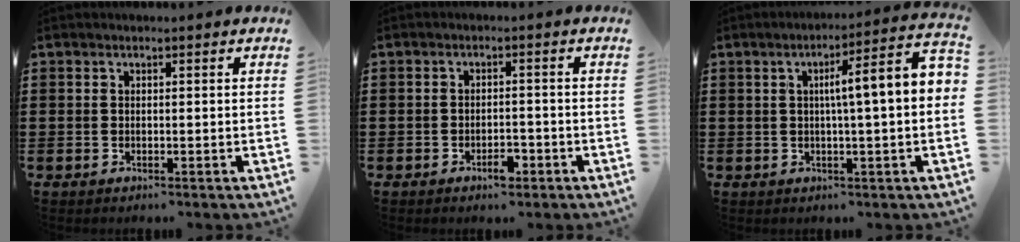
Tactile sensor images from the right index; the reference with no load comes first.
{"total": 2.9, "force": [-1.8, 1.2, 1.9], "torque": [-0.034, 0.002, -0.034]}
{"total": 6.2, "force": [0.1, 0.0, 6.2], "torque": [-0.100, -0.013, -0.014]}